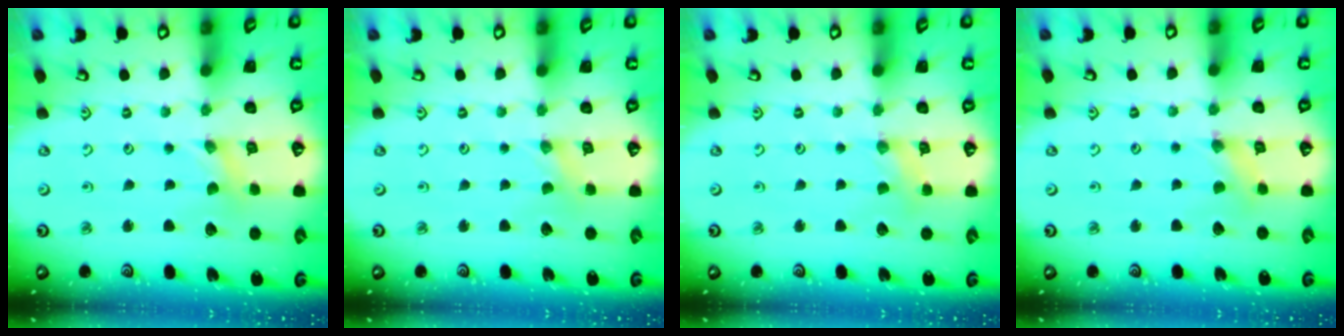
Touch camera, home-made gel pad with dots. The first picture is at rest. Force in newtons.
{"total": 0.0}
{"total": 2.8, "press": 2.7, "slide": 0.4}
{"total": 1.3, "press": 1.3, "slide": 0.3}